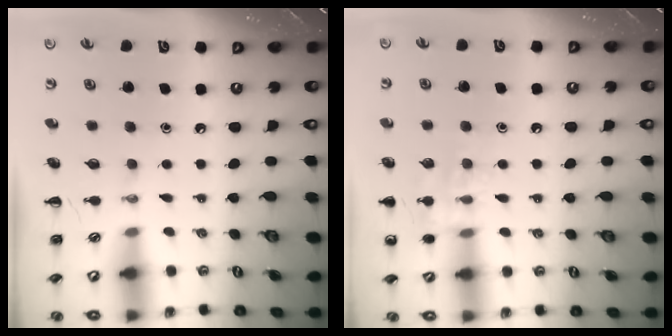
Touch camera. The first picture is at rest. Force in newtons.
{"total": 8.2, "press": 8.1, "slide": 1.1}